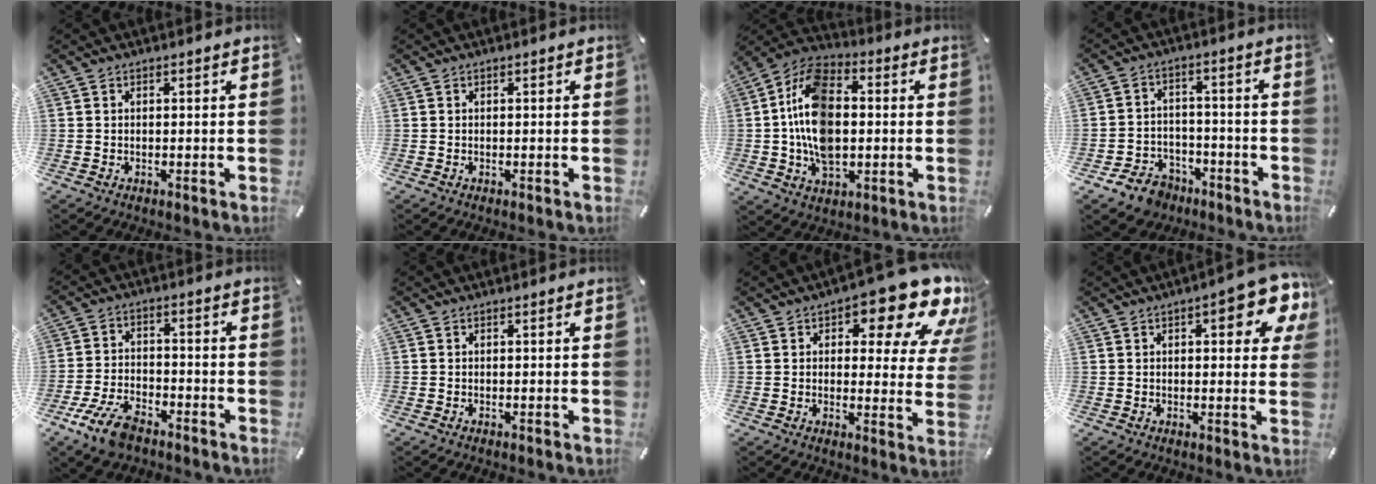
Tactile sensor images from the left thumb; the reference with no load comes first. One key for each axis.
{"total": 0.0}
{"total": 15.9, "fx": -0.5, "fy": 10.3, "fz": 12.1, "tx": -0.265, "ty": 0.005, "tz": -0.011}
{"total": 7.6, "fx": -5.2, "fy": 5.2, "fz": 1.8, "tx": -0.029, "ty": 0.045, "tz": -0.094}
{"total": 9.4, "fx": -6.2, "fy": 4.5, "fz": 5.4, "tx": -0.119, "ty": 0.023, "tz": -0.117}
{"total": 0.0}
{"total": 16.0, "fx": 9.6, "fy": 6.7, "fz": 10.9, "tx": -0.135, "ty": -0.063, "tz": 0.155}
{"total": 10.9, "fx": 4.8, "fy": 4.0, "fz": 9.0, "tx": -0.115, "ty": -0.022, "tz": 0.077}